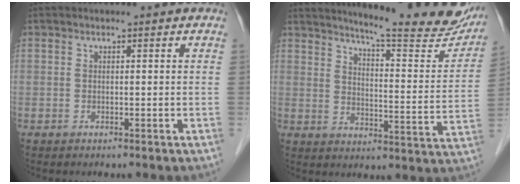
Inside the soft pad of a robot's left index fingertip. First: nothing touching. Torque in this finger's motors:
{"motor_torque": [0.19, -0.28, 0.16, 0.05]}